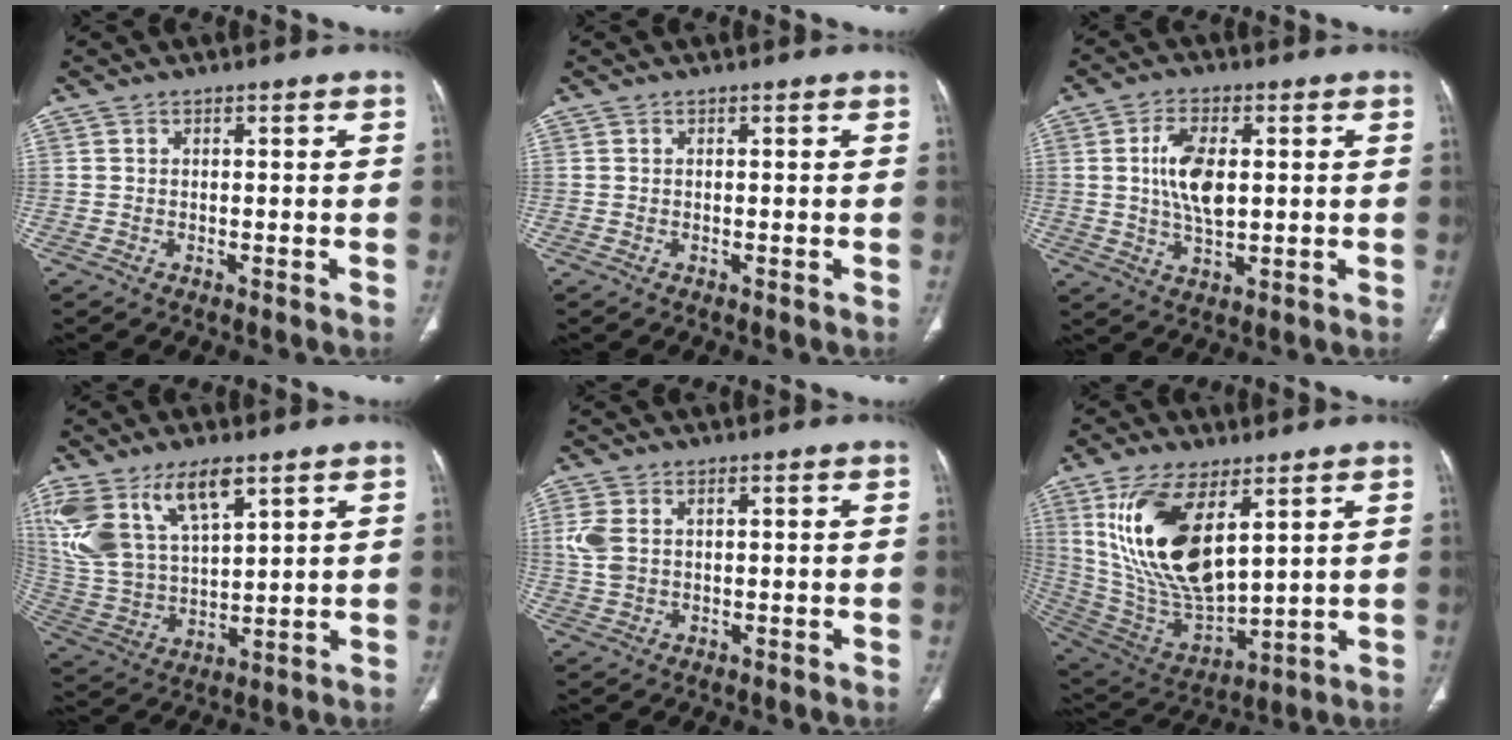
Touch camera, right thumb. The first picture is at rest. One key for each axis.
{"total": 0.0}
{"total": 8.9, "fx": 1.3, "fy": 4.4, "fz": 7.6, "tx": -0.143, "ty": -0.005, "tz": 0.027}
{"total": 17.6, "fx": 9.8, "fy": 8.3, "fz": 12.0, "tx": -0.238, "ty": -0.032, "tz": 0.205}
{"total": 5.0, "fx": 1.4, "fy": 3.2, "fz": 3.6, "tx": -0.095, "ty": 0.005, "tz": 0.033}
{"total": 20.8, "fx": 7.7, "fy": 9.5, "fz": 16.8, "tx": -0.314, "ty": -0.033, "tz": 0.163}